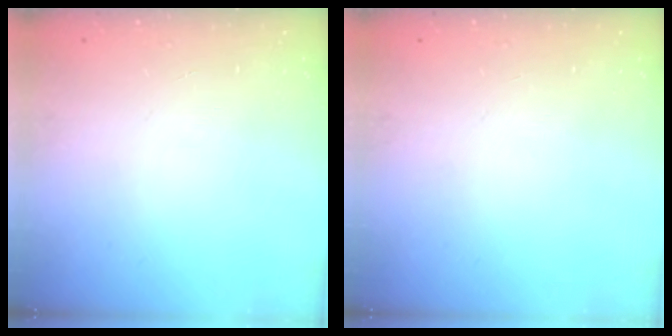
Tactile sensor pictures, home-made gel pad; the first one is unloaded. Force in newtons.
{"total": 0.0}